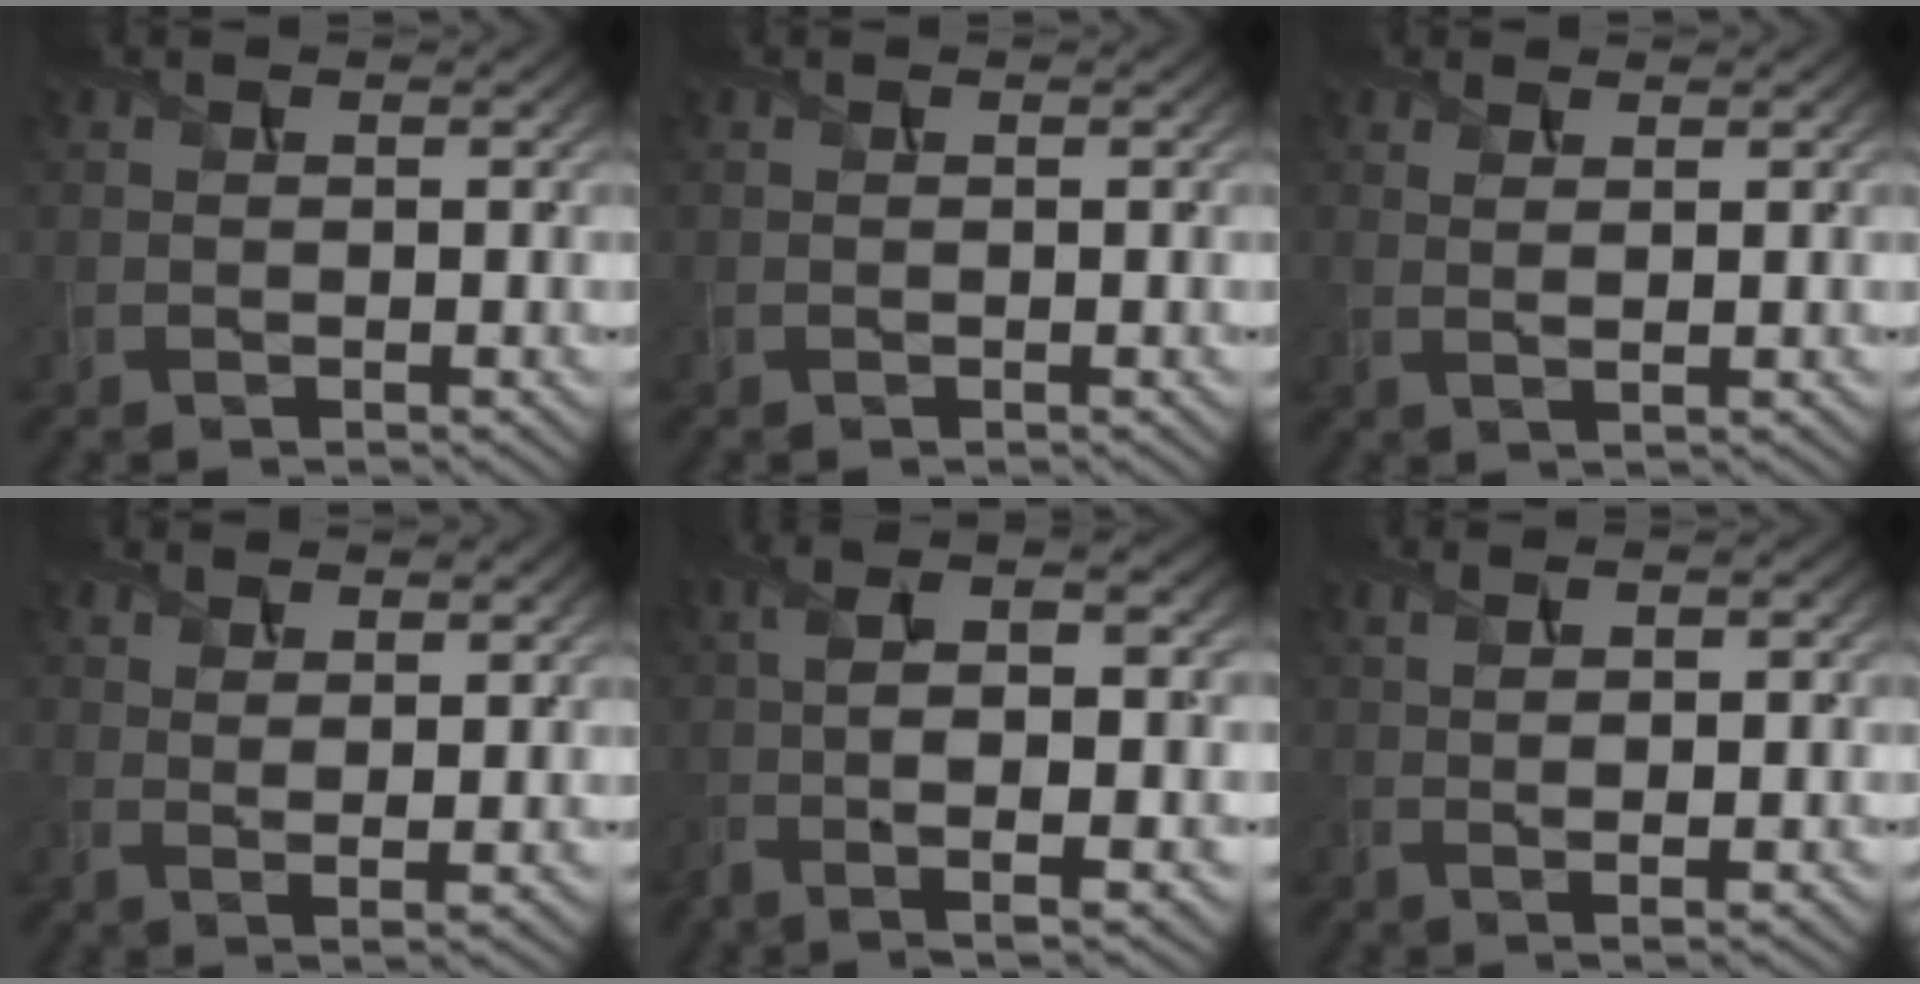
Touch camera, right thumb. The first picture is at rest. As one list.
[{"total": 0.0}, {"total": 1.5, "force": [0.9, 0.3, 1.2], "torque": [-0.023, 0.001, 0.015]}, {"total": 3.0, "force": [2.0, 0.8, 2.1], "torque": [-0.044, -0.005, 0.042]}, {"total": 10.1, "force": [-1.5, 3.2, 9.5], "torque": [-0.190, -0.006, -0.019]}, {"total": 3.7, "force": [0.4, 0.8, 3.6], "torque": [-0.069, 0.004, 0.011]}]